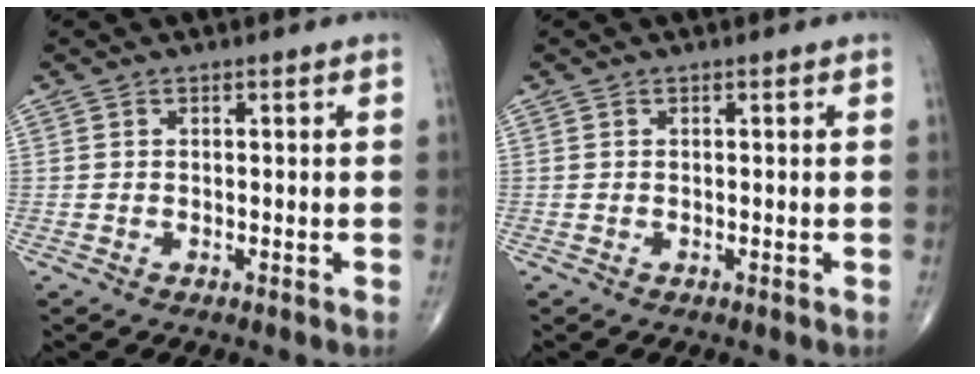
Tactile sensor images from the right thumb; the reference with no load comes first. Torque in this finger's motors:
{"motor_torque": [0.01, 0.01, -0.04, 0.03, 0.00]}